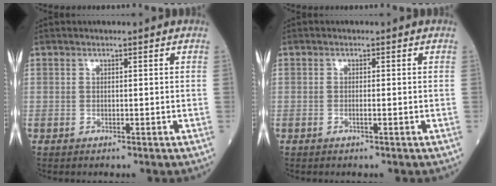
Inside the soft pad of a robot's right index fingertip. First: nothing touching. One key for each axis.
{"total": 0.7, "fx": -0.3, "fy": -0.1, "fz": 0.6, "tx": -0.013, "ty": 0.000, "tz": -0.006}